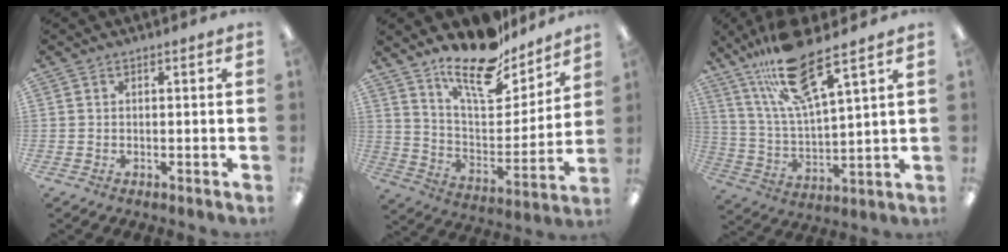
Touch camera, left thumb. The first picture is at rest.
{"total": 18.7, "force": [15.4, 6.3, 8.6], "torque": [-0.153, -0.105, 0.267]}
{"total": 18.6, "force": [13.1, 4.4, 12.4], "torque": [-0.244, -0.055, 0.223]}